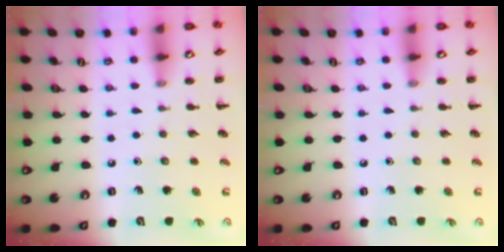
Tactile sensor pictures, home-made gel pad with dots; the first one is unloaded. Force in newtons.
{"total": 0.0}